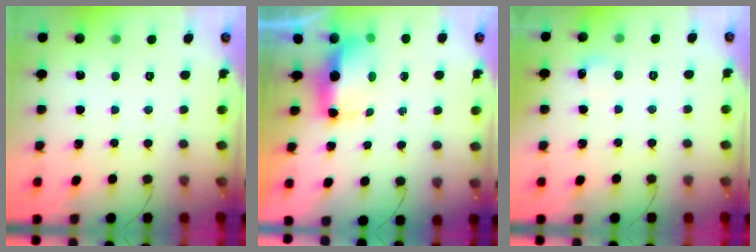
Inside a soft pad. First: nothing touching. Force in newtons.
{"total": 6.4, "press": 6.4, "slide": 0.6}
{"total": 4.7, "press": 4.5, "slide": 1.3}